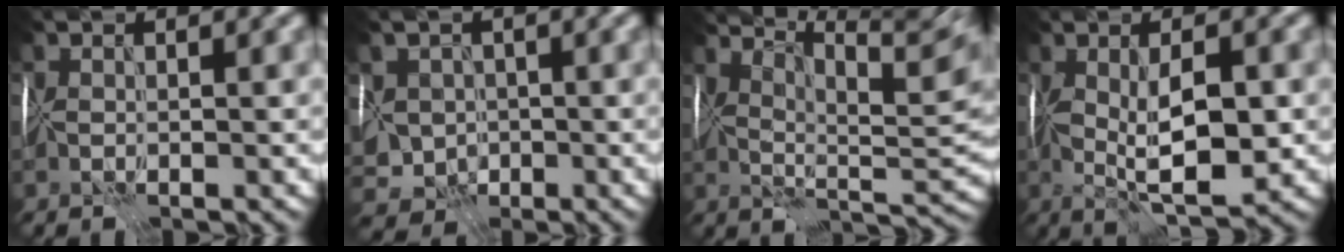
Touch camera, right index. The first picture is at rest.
{"total": 5.4, "force": [-0.2, 4.7, 2.8], "torque": [-0.048, 0.003, -0.008]}
{"total": 12.2, "force": [8.0, 3.1, 8.6], "torque": [-0.132, 0.025, 0.105]}
{"total": 7.3, "force": [-0.3, 2.7, 6.8], "torque": [-0.120, -0.003, -0.002]}